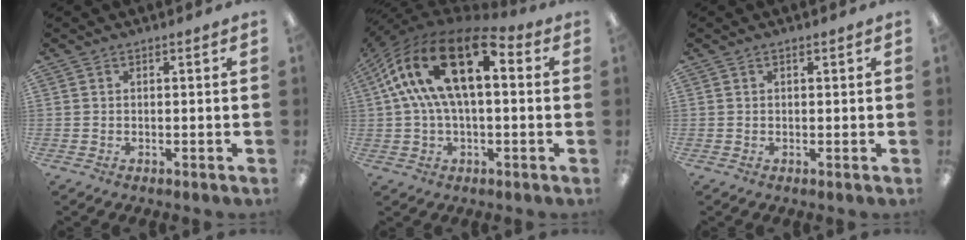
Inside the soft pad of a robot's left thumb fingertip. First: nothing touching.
{"total": 21.6, "force": [7.8, 10.4, 17.3], "torque": [-0.338, -0.028, 0.127]}
{"total": 0.6, "force": [0.5, 0.3, 0.2], "torque": [0.002, 0.000, 0.007]}